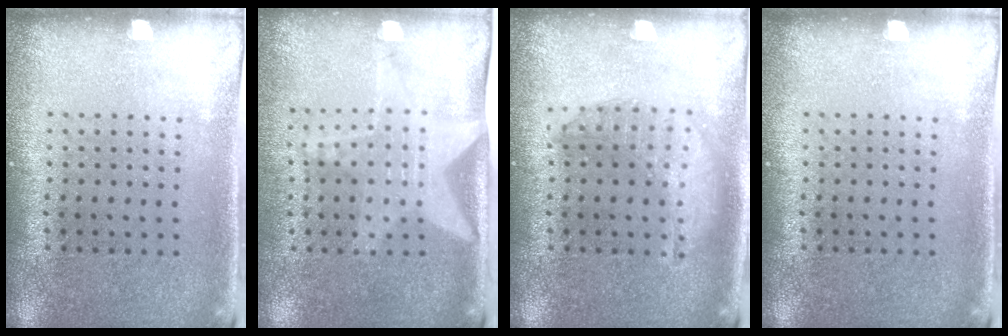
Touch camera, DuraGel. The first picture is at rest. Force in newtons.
{"total": 1.9, "press": 1.5, "slide": 1.1}
{"total": 1.3, "press": 1.3, "slide": 0.4}
{"total": 0.0}